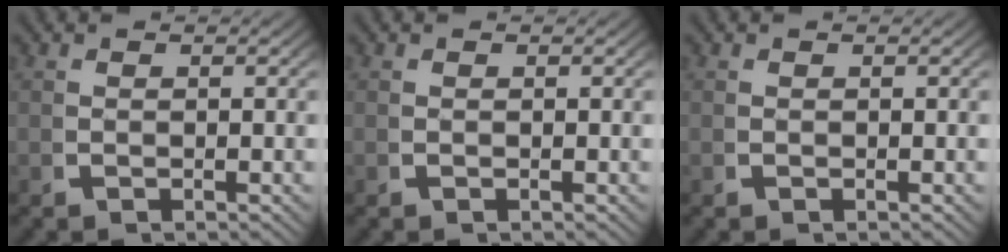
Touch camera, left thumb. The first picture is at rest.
{"total": 0.0}
{"total": 0.0}